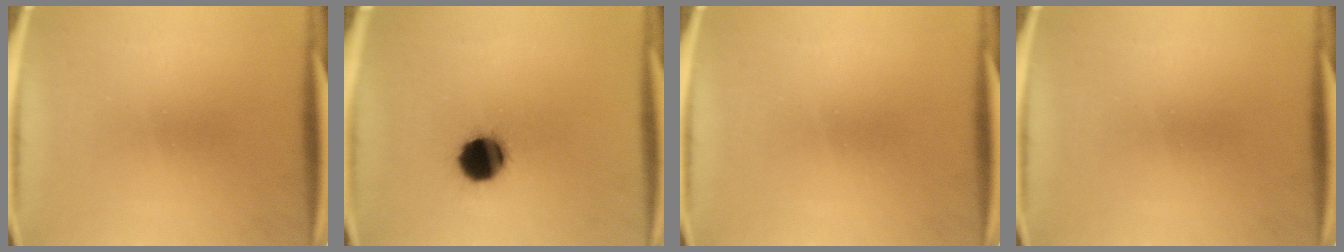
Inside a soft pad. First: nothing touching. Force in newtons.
{"total": 11.2}
{"total": 0.0}
{"total": 0.0}